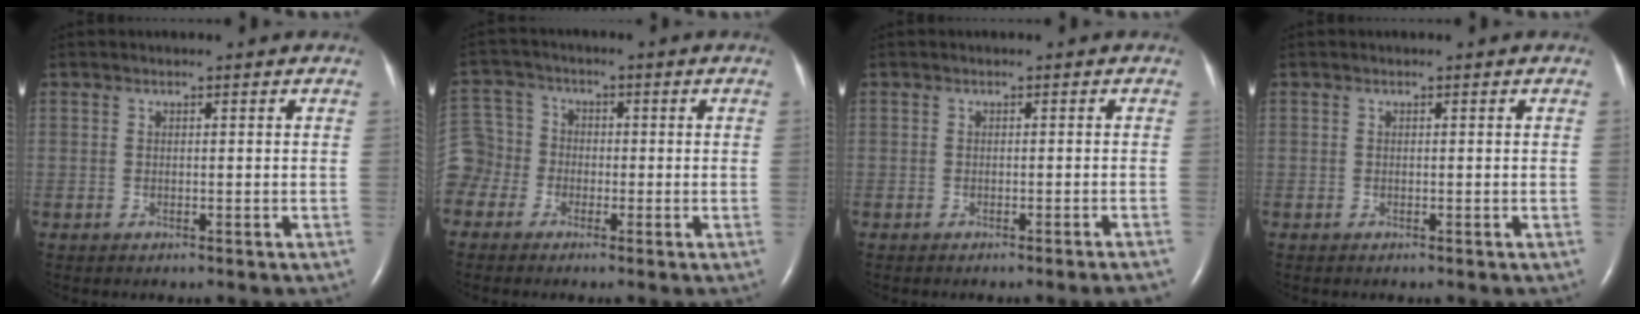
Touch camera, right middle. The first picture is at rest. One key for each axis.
{"total": 6.8, "fx": -2.9, "fy": 6.1, "fz": 1.1, "tx": -0.035, "ty": 0.018, "tz": -0.059}
{"total": 2.4, "fx": -1.9, "fy": -0.8, "fz": 1.1, "tx": -0.010, "ty": 0.004, "tz": -0.022}
{"total": 0.0}